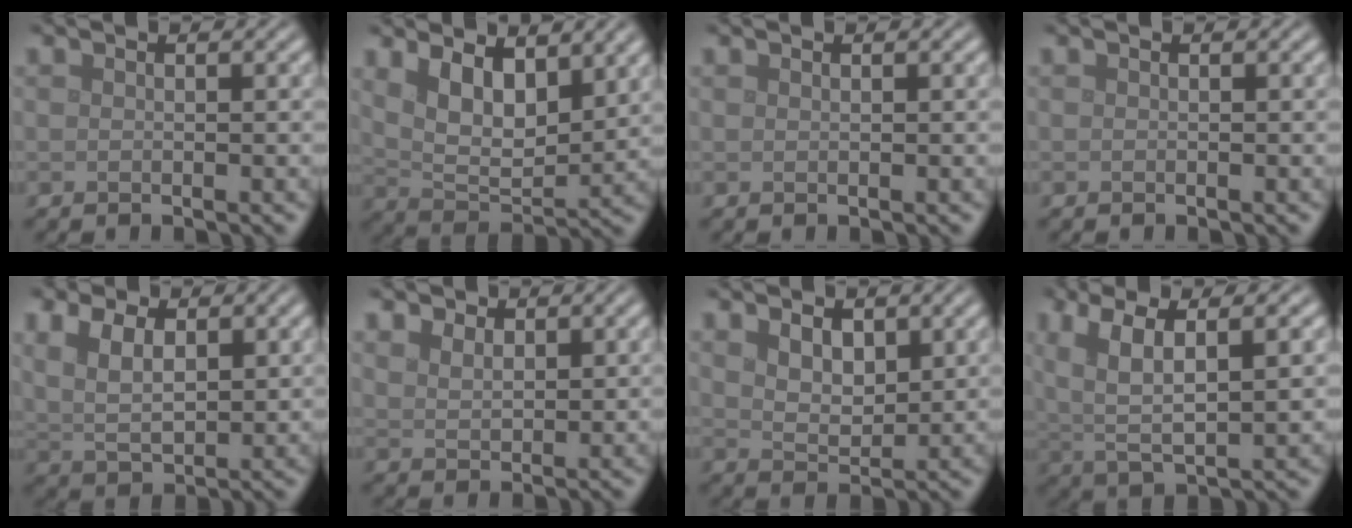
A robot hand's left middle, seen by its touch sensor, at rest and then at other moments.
{"total": 6.0, "force": [2.7, 2.9, 4.5], "torque": [-0.090, -0.010, 0.050]}
{"total": 0.0}
{"total": 0.0}
{"total": 5.0, "force": [1.7, 2.8, 3.7], "torque": [-0.081, -0.001, 0.034]}
{"total": 2.7, "force": [1.8, 1.6, 1.1], "torque": [-0.027, -0.003, 0.034]}
{"total": 3.0, "force": [1.6, 1.7, 1.8], "torque": [-0.040, -0.006, 0.033]}
{"total": 6.2, "force": [2.1, 2.2, 5.4], "torque": [-0.114, -0.002, 0.042]}